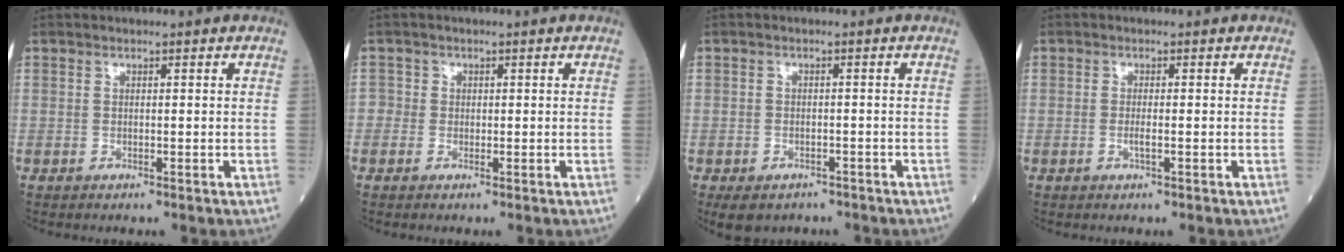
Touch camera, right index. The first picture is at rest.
{"total": 1.3, "force": [-0.3, 1.3, 0.1], "torque": [0.010, 0.005, -0.010]}
{"total": 5.5, "force": [-4.1, 3.4, 1.3], "torque": [-0.013, 0.005, -0.057]}
{"total": 1.3, "force": [-0.4, -0.1, 1.2], "torque": [-0.025, -0.003, -0.007]}